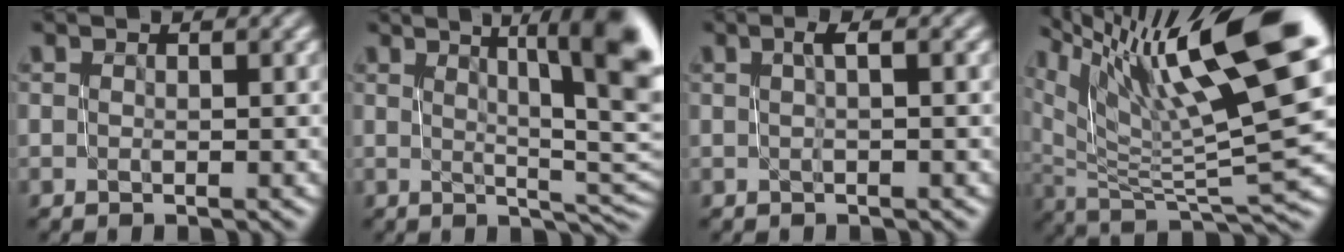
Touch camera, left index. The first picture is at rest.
{"total": 12.2, "force": [3.9, 3.5, 11.0], "torque": [-0.117, 0.017, 0.058]}
{"total": 1.5, "force": [0.3, 0.3, 1.5], "torque": [-0.024, 0.006, 0.003]}
{"total": 15.9, "force": [8.4, 3.9, 12.9], "torque": [-0.242, 0.036, 0.158]}